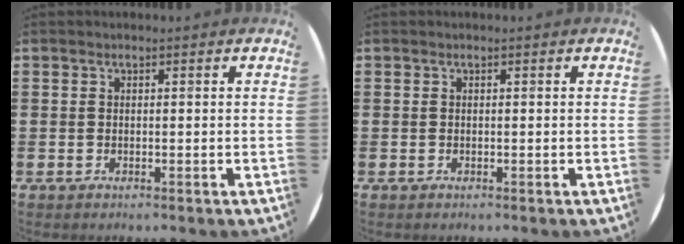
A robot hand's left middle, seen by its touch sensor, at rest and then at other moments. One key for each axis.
{"total": 0.0}